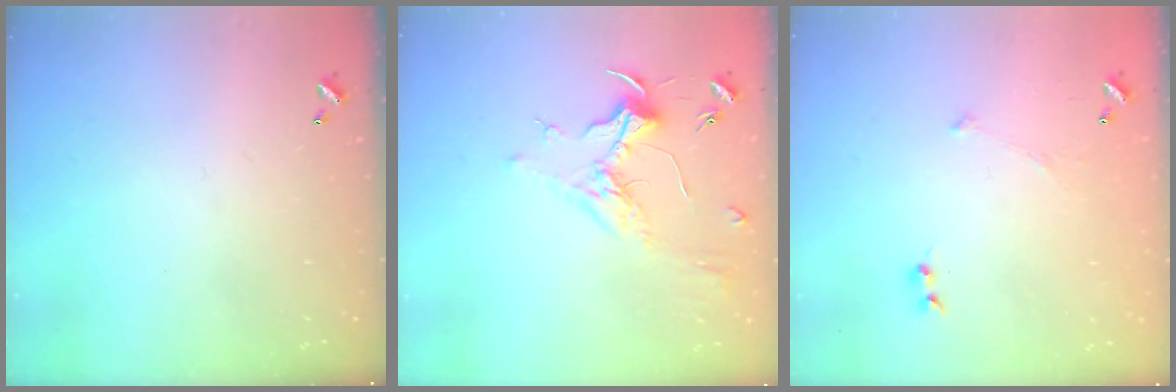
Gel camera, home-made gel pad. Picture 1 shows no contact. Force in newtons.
{"total": 2.0, "press": 1.9, "slide": 0.7}
{"total": 4.8, "press": 4.7, "slide": 0.8}